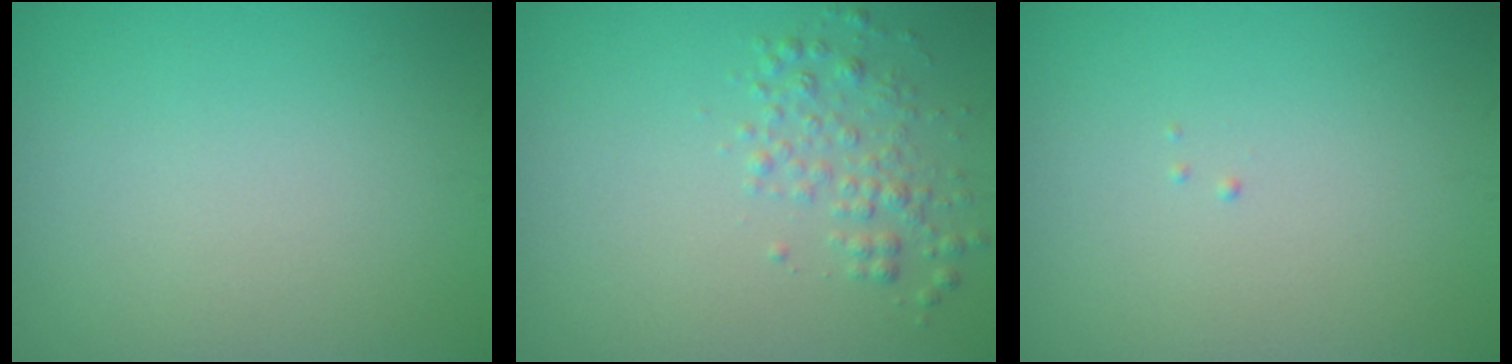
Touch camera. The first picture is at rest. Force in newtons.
{"total": 2.2, "press": 2.2, "slide": 0.1}
{"total": 0.0}